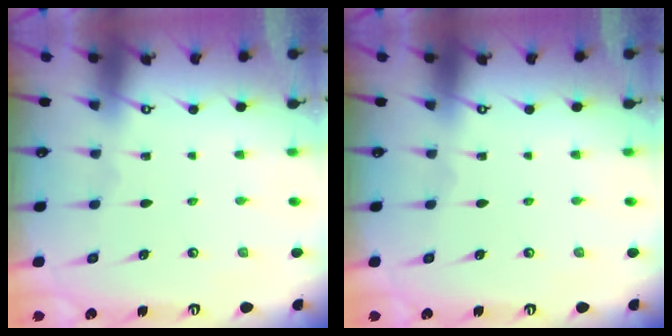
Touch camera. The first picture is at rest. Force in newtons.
{"total": 0.0}